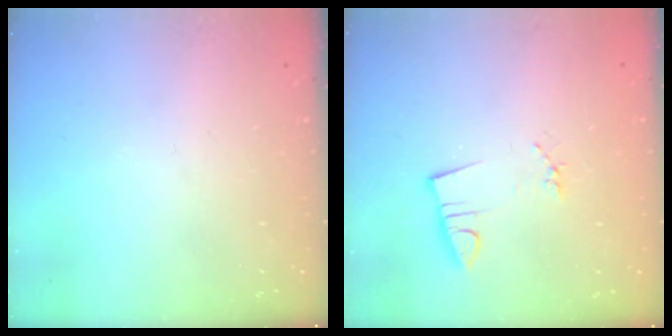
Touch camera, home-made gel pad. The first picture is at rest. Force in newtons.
{"total": 2.9, "press": 1.4, "slide": 2.5}